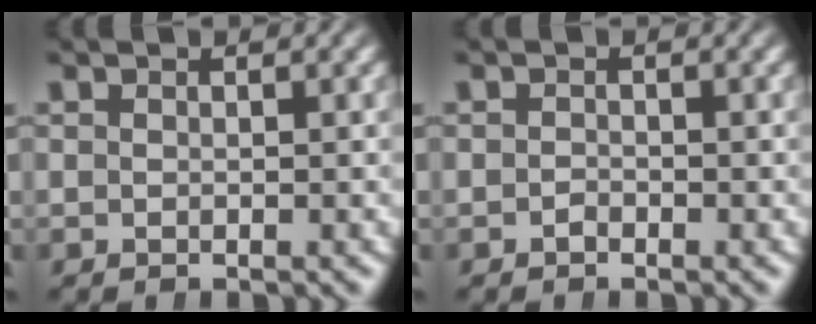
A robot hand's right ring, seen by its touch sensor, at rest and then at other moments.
{"total": 0.6, "force": [-0.6, 0.0, -0.1], "torque": [-0.003, -0.005, -0.009]}